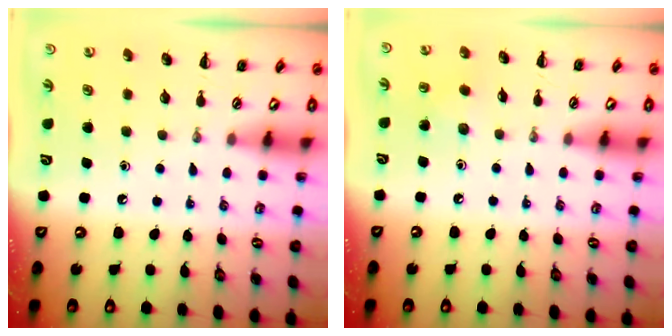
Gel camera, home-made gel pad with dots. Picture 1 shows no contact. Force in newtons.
{"total": 3.8, "press": 3.6, "slide": 1.0}